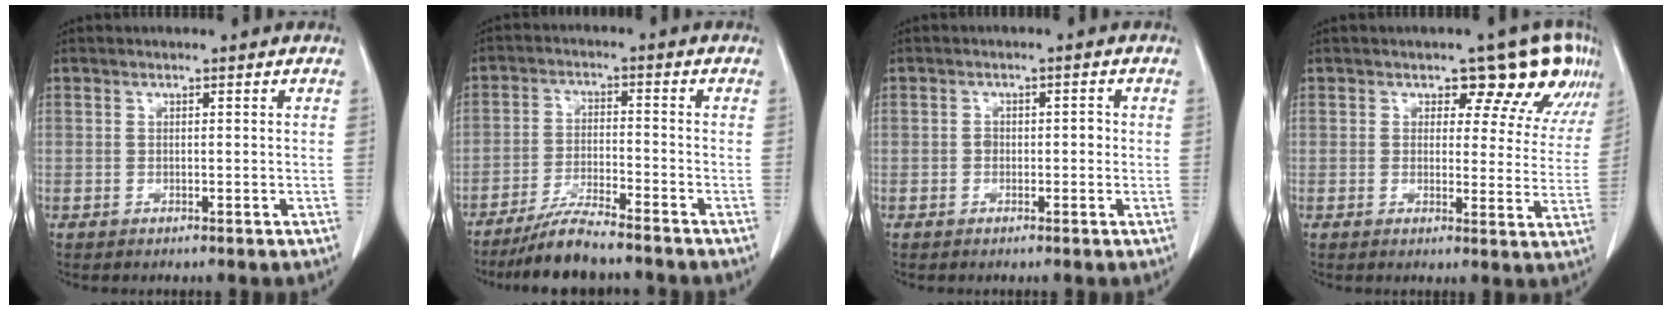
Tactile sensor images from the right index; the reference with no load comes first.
{"total": 7.4, "force": [-6.5, 0.3, 3.5], "torque": [-0.066, -0.023, -0.119]}
{"total": 1.8, "force": [-0.4, 1.2, 1.2], "torque": [-0.012, 0.007, -0.006]}
{"total": 10.0, "force": [6.9, 5.2, 5.0], "torque": [-0.037, -0.001, 0.058]}